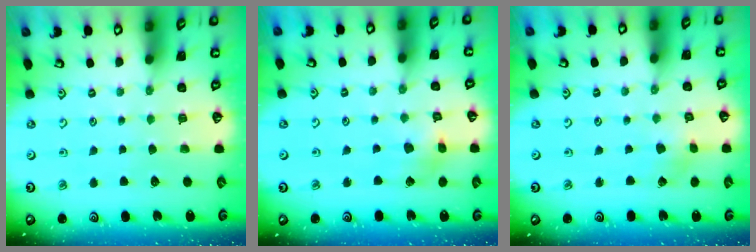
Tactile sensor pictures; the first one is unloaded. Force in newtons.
{"total": 5.3, "press": 5.3, "slide": 0.6}
{"total": 1.5, "press": 1.5, "slide": 0.2}